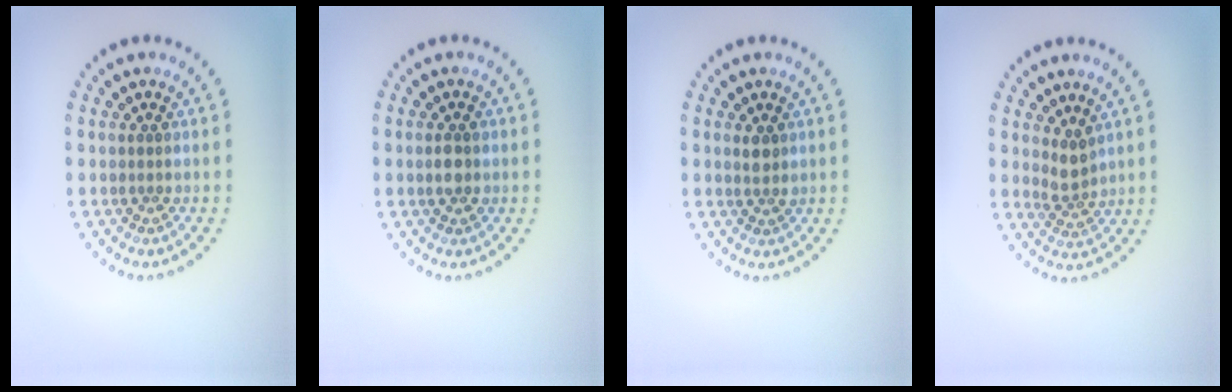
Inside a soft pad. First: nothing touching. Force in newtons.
{"total": 2.0, "press": 2.0, "slide": 0.2}
{"total": 1.3, "press": 1.1, "slide": 0.6}
{"total": 2.1, "press": 1.6, "slide": 1.4}